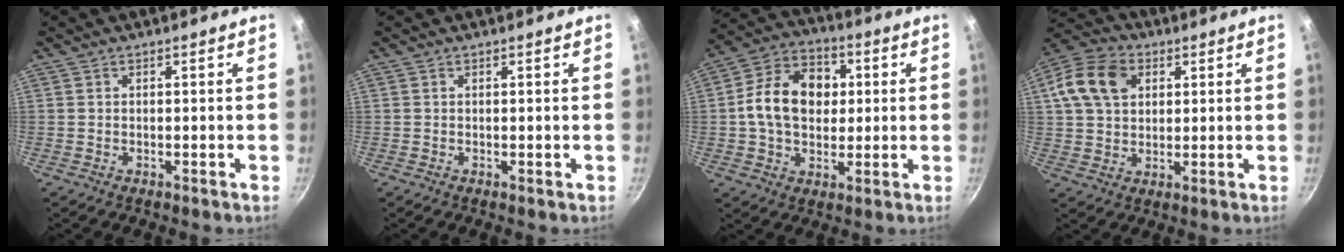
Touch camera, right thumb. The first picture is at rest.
{"total": 0.0}
{"total": 14.7, "force": [1.4, 10.9, 9.8], "torque": [-0.135, 0.019, 0.008]}
{"total": 12.6, "force": [3.9, 9.3, 7.6], "torque": [-0.126, 0.012, 0.058]}